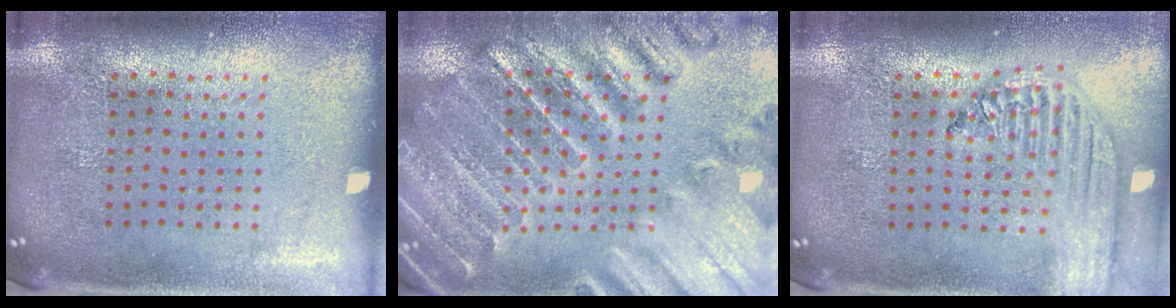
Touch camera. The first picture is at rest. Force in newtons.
{"total": 2.7, "press": 2.7, "slide": 0.4}
{"total": 2.3, "press": 2.0, "slide": 1.2}